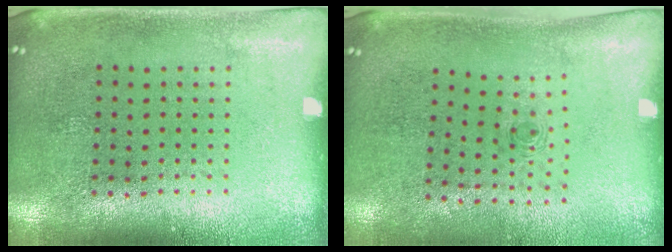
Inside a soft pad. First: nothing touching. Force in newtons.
{"total": 0.7, "press": 0.3, "slide": 0.6}